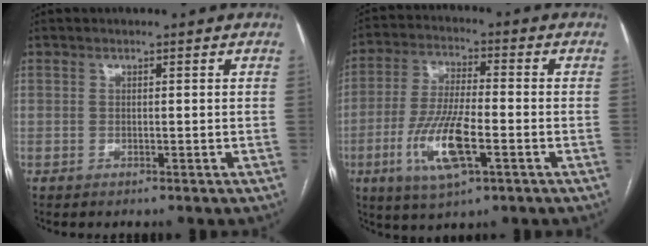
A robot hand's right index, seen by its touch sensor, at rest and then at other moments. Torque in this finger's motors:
{"motor_torque": [1.62, -0.52, 0.37, 0.14]}